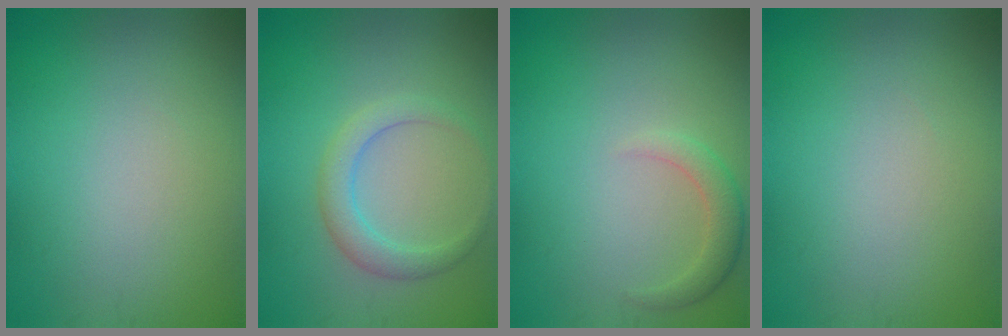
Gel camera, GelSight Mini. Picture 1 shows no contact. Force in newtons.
{"total": 2.8, "press": 2.8, "slide": 0.0}
{"total": 2.1, "press": 2.1, "slide": 0.2}
{"total": 0.0}